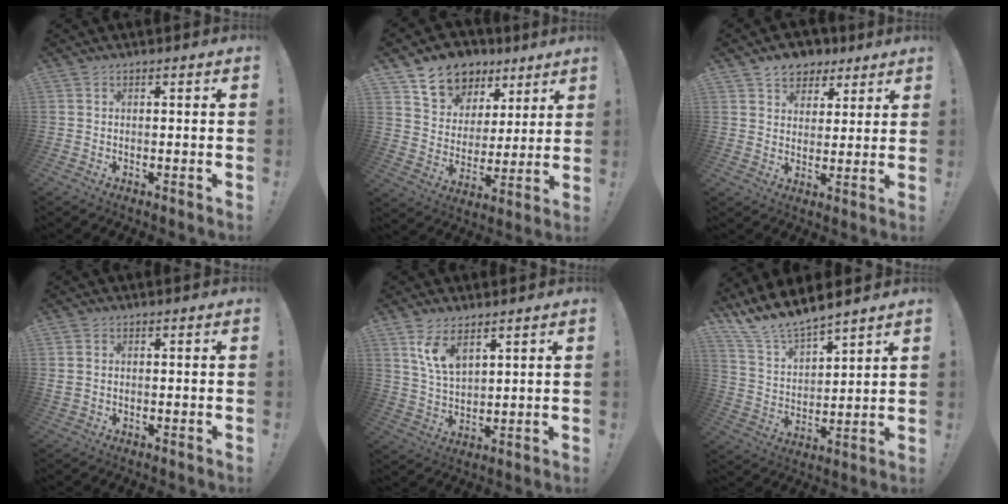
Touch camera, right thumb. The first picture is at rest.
{"total": 12.3, "force": [8.1, 8.8, 2.9], "torque": [-0.053, -0.052, 0.156]}
{"total": 7.6, "force": [5.0, 5.6, 1.1], "torque": [-0.007, -0.037, 0.097]}
{"total": 1.5, "force": [0.9, 1.2, 0.3], "torque": [0.002, 0.002, 0.017]}
{"total": 8.8, "force": [5.7, 3.9, 5.5], "torque": [-0.108, -0.023, 0.107]}
{"total": 10.8, "force": [10.4, 1.7, 2.1], "torque": [-0.079, -0.089, 0.193]}